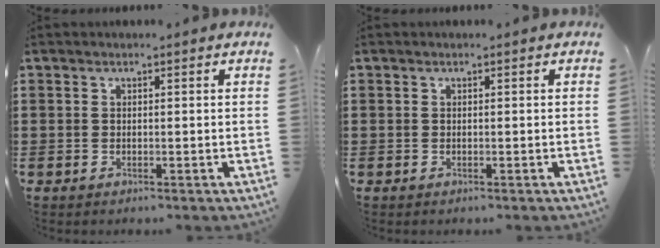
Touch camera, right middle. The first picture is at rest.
{"total": 0.0}